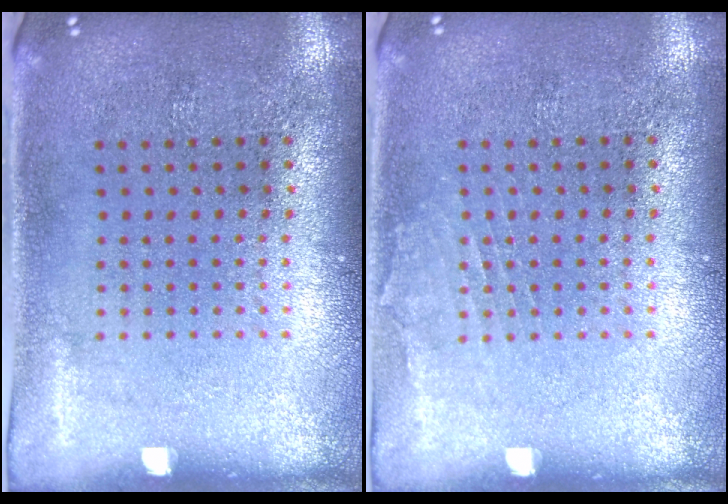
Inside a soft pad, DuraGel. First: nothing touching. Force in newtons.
{"total": 0.7, "press": 0.7, "slide": 0.1}